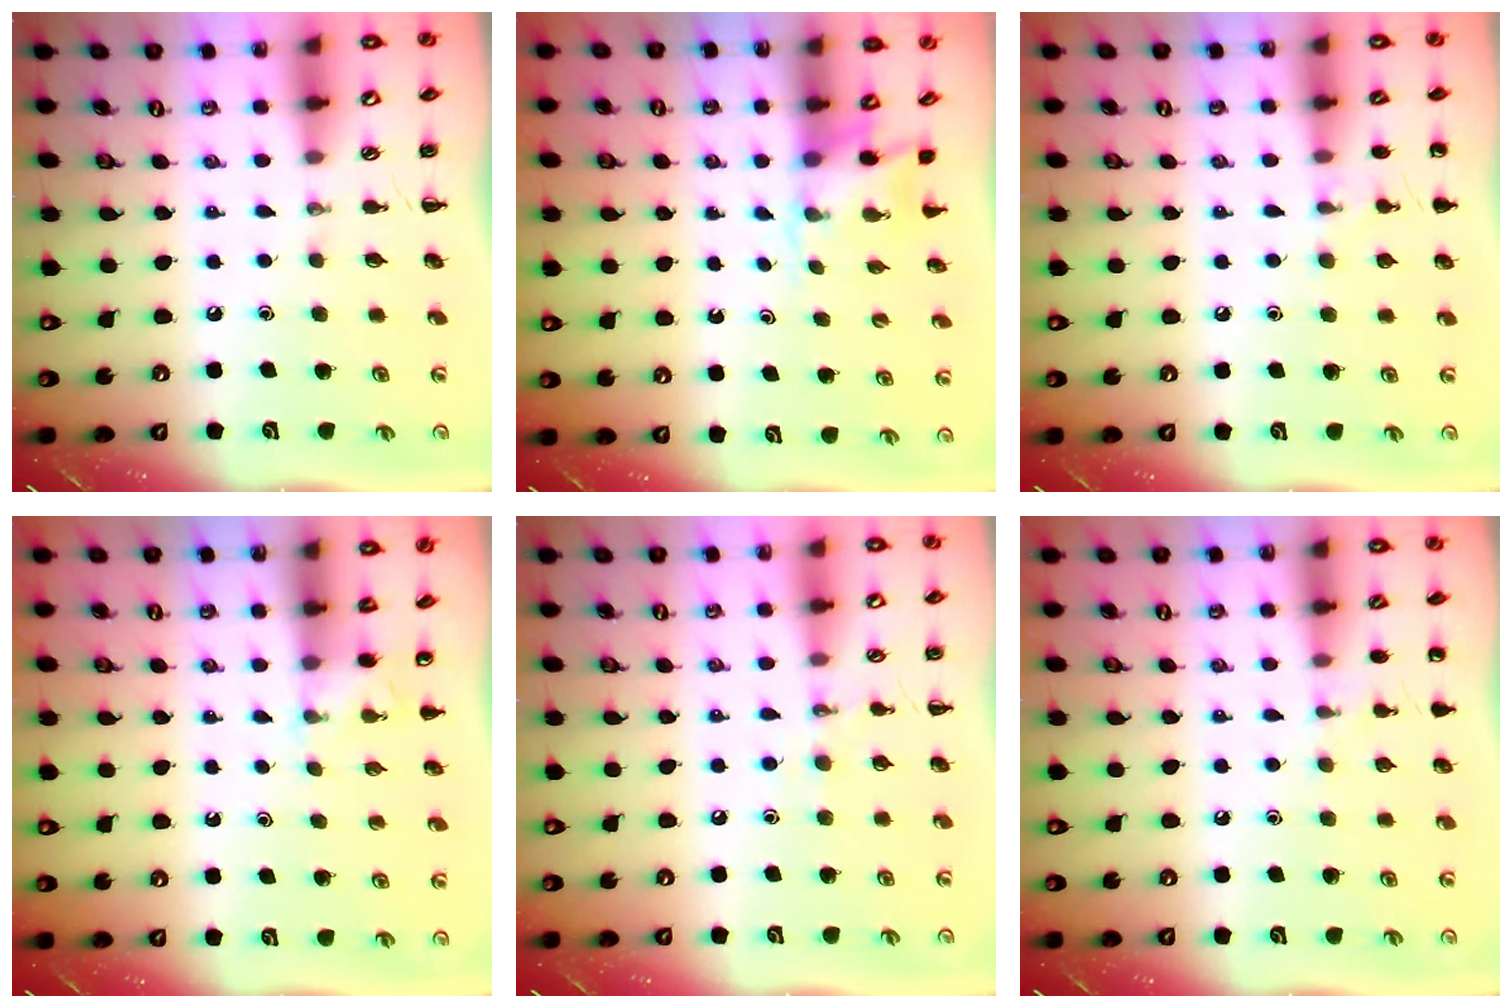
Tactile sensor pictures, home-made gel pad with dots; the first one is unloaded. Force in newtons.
{"total": 2.5, "press": 2.3, "slide": 1.0}
{"total": 6.0, "press": 5.8, "slide": 1.7}
{"total": 2.6, "press": 2.4, "slide": 1.0}
{"total": 6.5, "press": 6.3, "slide": 1.6}
{"total": 6.4, "press": 6.2, "slide": 1.8}